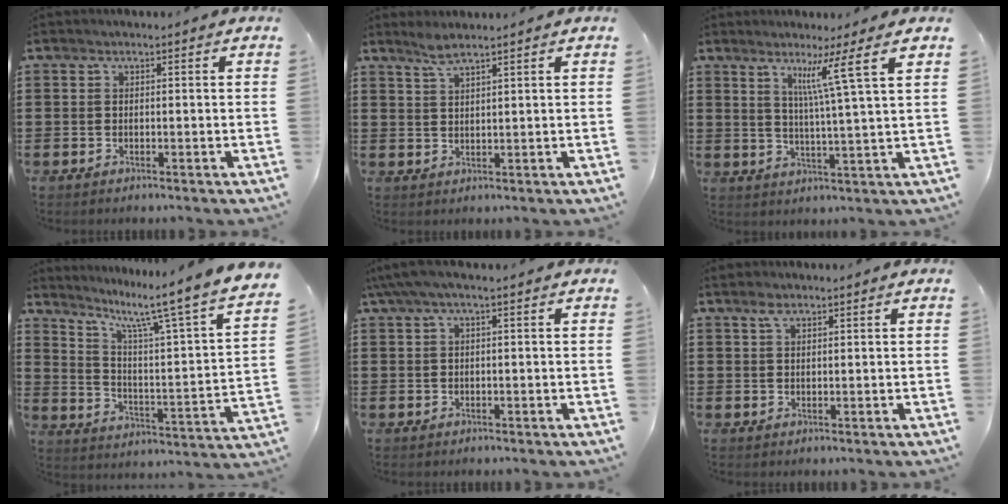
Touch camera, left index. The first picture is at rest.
{"total": 2.7, "force": [2.2, 0.1, 1.5], "torque": [-0.035, 0.002, 0.041]}
{"total": 7.5, "force": [3.8, -1.4, 6.3], "torque": [-0.118, -0.014, 0.053]}
{"total": 8.6, "force": [6.8, -0.6, 5.2], "torque": [-0.106, -0.067, 0.093]}
{"total": 2.2, "force": [0.9, 0.0, 2.1], "torque": [-0.047, -0.004, 0.012]}
{"total": 1.8, "force": [1.2, 0.8, 1.1], "torque": [-0.024, 0.003, 0.022]}